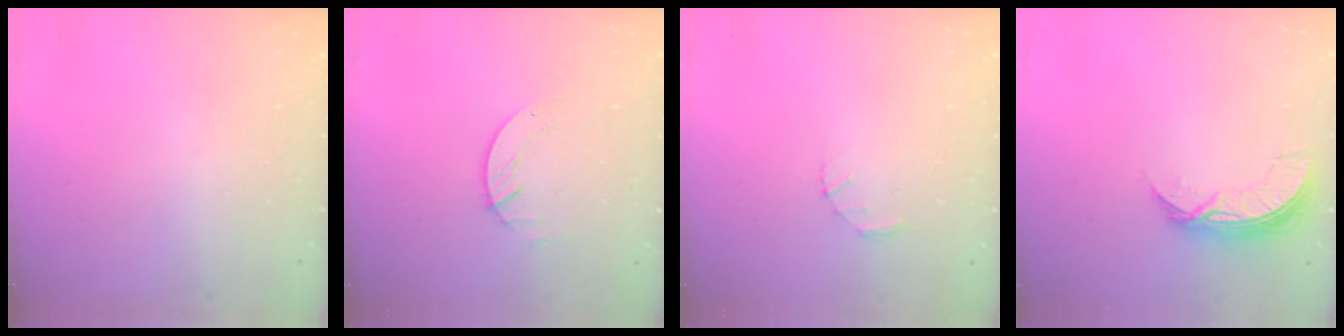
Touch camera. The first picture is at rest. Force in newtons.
{"total": 2.0, "press": 2.0, "slide": 0.2}
{"total": 1.5, "press": 1.5, "slide": 0.3}
{"total": 7.4, "press": 7.3, "slide": 0.5}